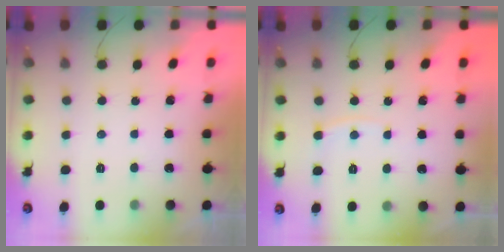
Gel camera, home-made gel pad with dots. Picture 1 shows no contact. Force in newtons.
{"total": 3.2, "press": 3.1, "slide": 0.4}